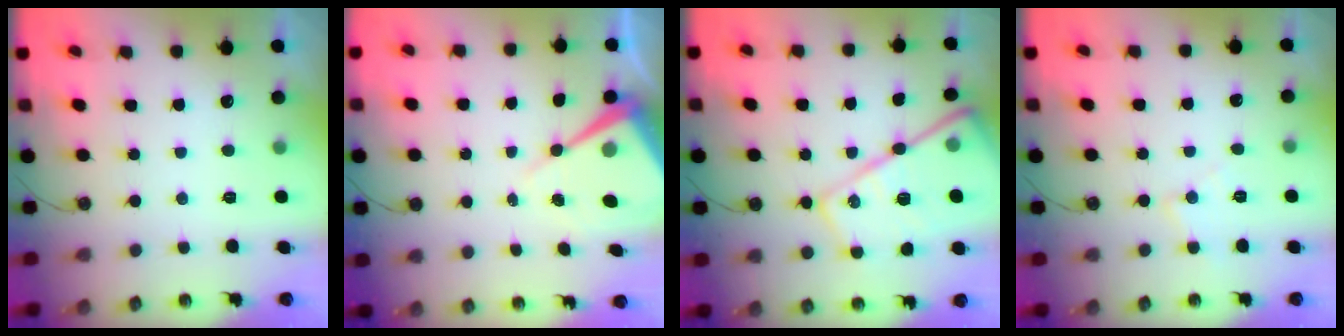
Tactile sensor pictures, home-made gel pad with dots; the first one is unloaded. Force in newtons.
{"total": 9.6, "press": 9.6, "slide": 1.0}
{"total": 23.5, "press": 23.4, "slide": 2.3}
{"total": 6.5, "press": 6.5, "slide": 0.4}